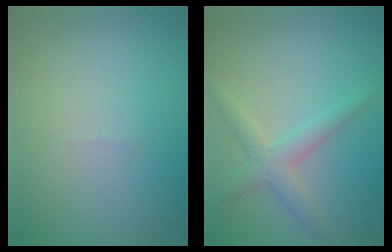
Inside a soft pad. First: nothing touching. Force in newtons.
{"total": 2.7, "press": 2.7, "slide": 0.0}